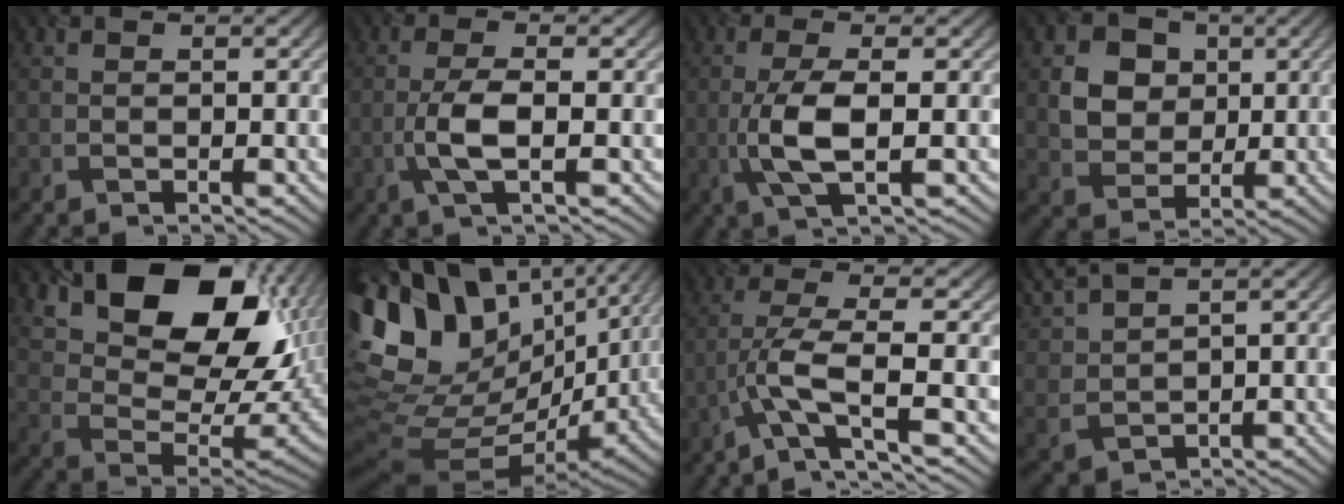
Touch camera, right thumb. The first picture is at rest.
{"total": 4.6, "force": [-1.1, 1.2, 4.3], "torque": [-0.095, 0.005, -0.030]}
{"total": 6.0, "force": [-0.8, 1.6, 5.7], "torque": [-0.124, 0.003, -0.020]}
{"total": 7.0, "force": [1.8, 6.0, 3.3], "torque": [-0.093, -0.005, 0.026]}
{"total": 18.4, "force": [8.7, 10.5, 12.4], "torque": [-0.217, 0.008, 0.154]}
{"total": 19.4, "force": [5.4, 11.5, 14.7], "torque": [-0.289, 0.015, 0.121]}
{"total": 6.3, "force": [-2.5, 0.9, 5.7], "torque": [-0.113, 0.007, -0.067]}
{"total": 6.1, "force": [4.6, 2.0, 3.5], "torque": [-0.110, 0.014, 0.103]}